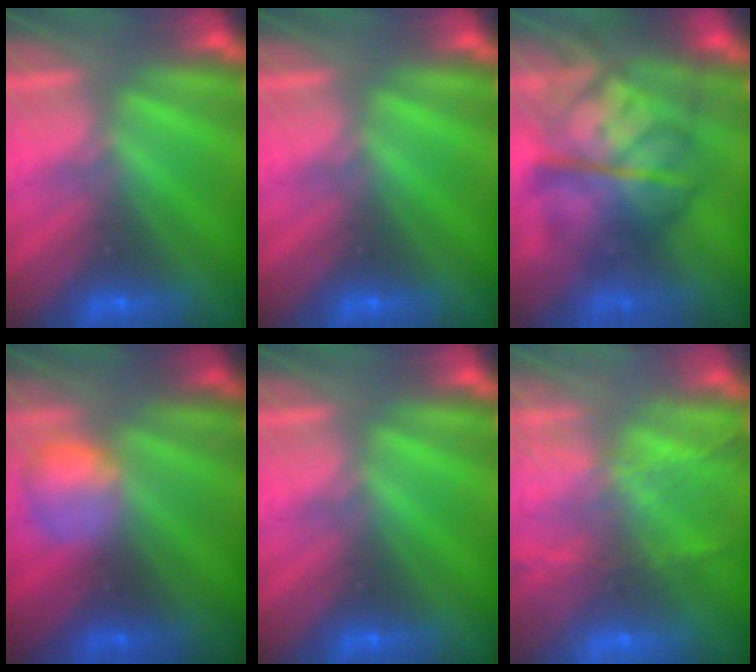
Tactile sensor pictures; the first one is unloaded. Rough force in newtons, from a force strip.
{"total": 0.0}
{"total": 9.9}
{"total": 2.4}
{"total": 0.0}
{"total": 9.4}